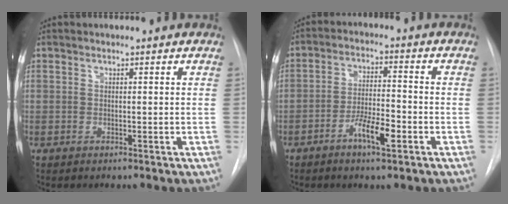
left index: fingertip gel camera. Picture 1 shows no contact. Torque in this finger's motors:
{"motor_torque": [0.18, 0.24, 0.16, 0.09]}